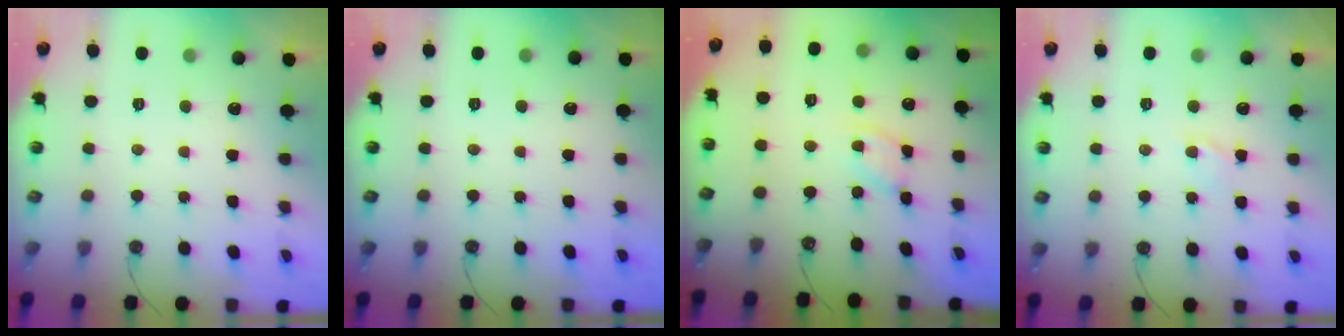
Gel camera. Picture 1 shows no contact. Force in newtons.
{"total": 0.0}
{"total": 4.1, "press": 4.1, "slide": 0.2}
{"total": 1.4, "press": 1.4, "slide": 0.2}